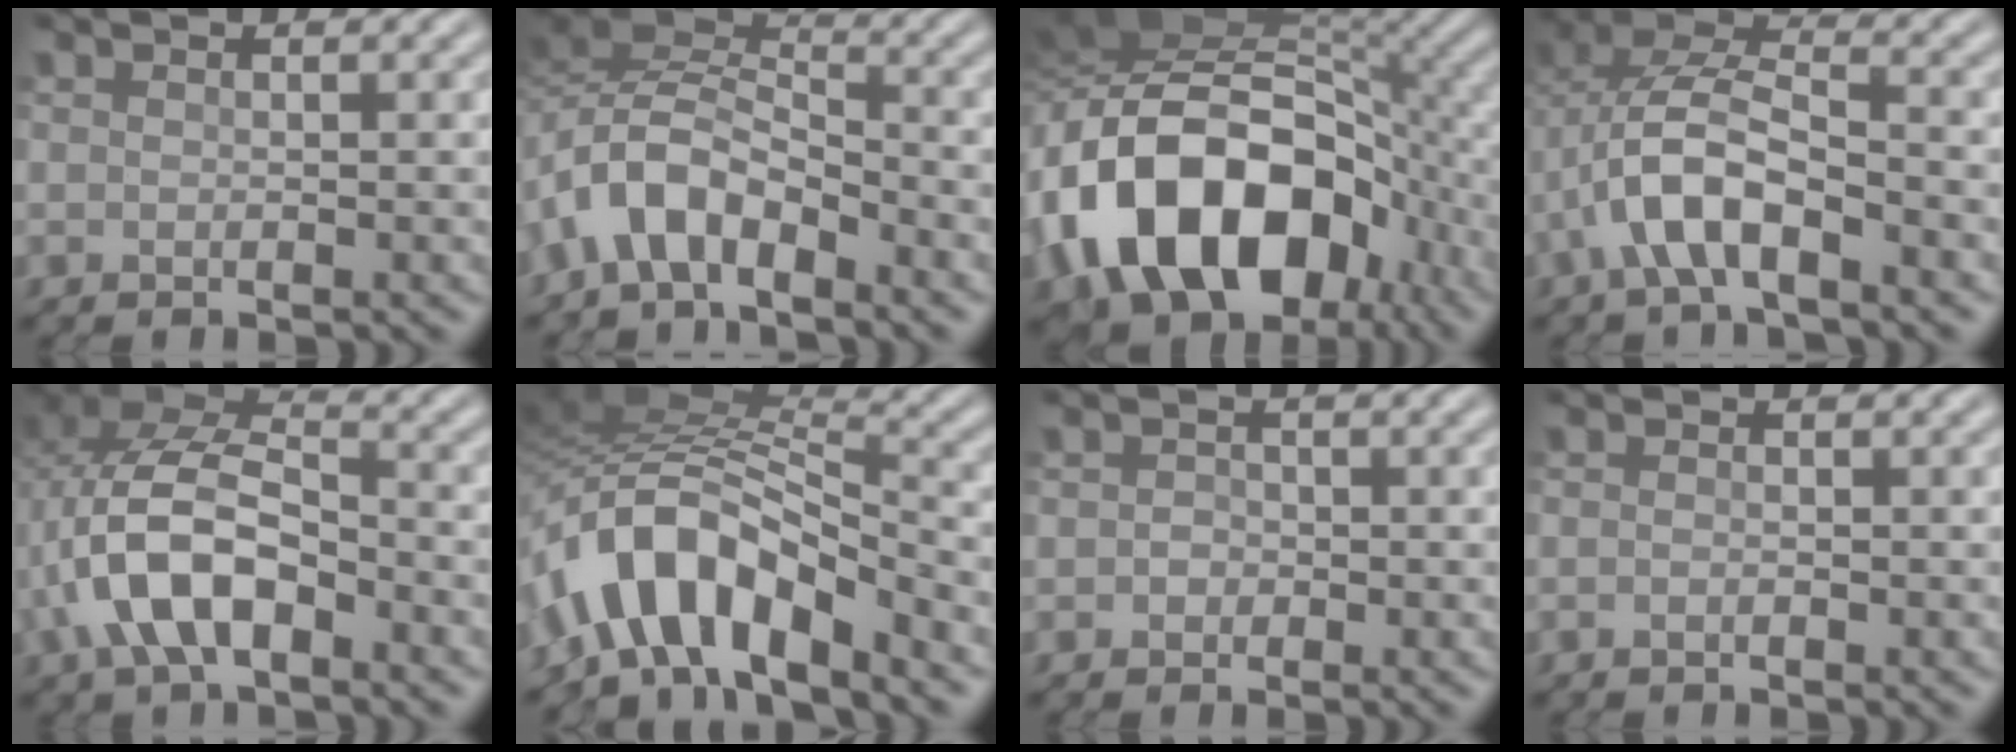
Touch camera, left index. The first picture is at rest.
{"total": 5.4, "force": [-3.2, 2.8, 3.3], "torque": [-0.056, 0.006, -0.074]}
{"total": 16.8, "force": [-4.8, 10.9, 11.8], "torque": [-0.207, 0.003, -0.091]}
{"total": 6.8, "force": [-2.5, 2.9, 5.6], "torque": [-0.114, 0.011, -0.051]}
{"total": 8.6, "force": [-2.6, 4.8, 6.7], "torque": [-0.138, 0.012, -0.054]}
{"total": 9.6, "force": [-4.9, 4.2, 7.0], "torque": [-0.114, 0.016, -0.099]}
{"total": 1.0, "force": [-0.2, 0.9, 0.3], "torque": [-0.002, -0.003, -0.007]}
{"total": 0.5, "force": [-0.3, 0.2, 0.4], "torque": [-0.009, -0.002, -0.006]}